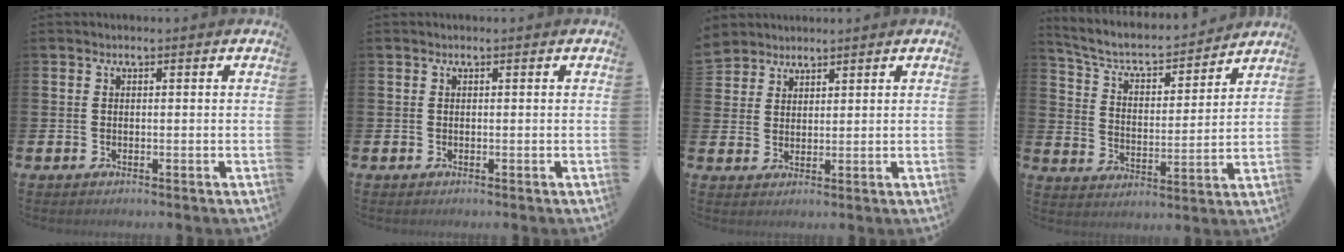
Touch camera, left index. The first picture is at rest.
{"total": 0.0}
{"total": 3.5, "force": [3.3, 1.2, -0.5], "torque": [0.006, -0.016, 0.061]}
{"total": 6.2, "force": [5.6, 1.7, 2.0], "torque": [-0.077, -0.042, 0.092]}